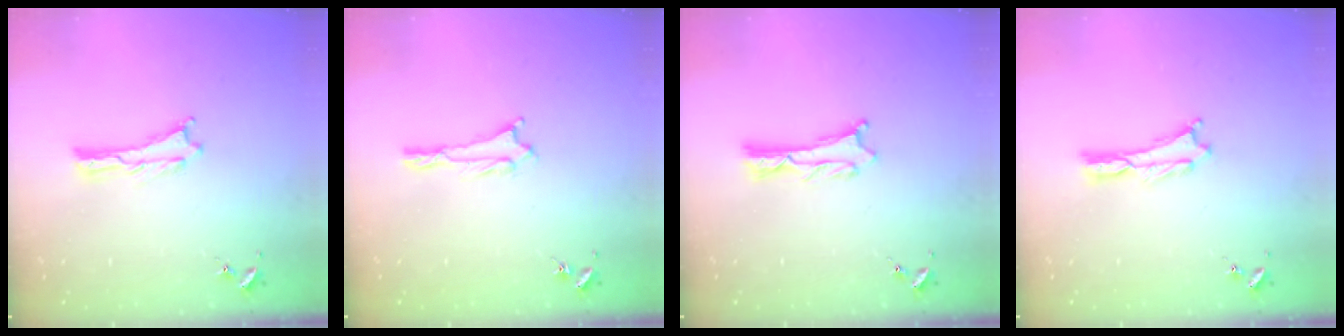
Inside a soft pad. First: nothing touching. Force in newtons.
{"total": 1.0, "press": 1.0, "slide": 0.1}
{"total": 1.3, "press": 1.2, "slide": 0.1}
{"total": 0.0}